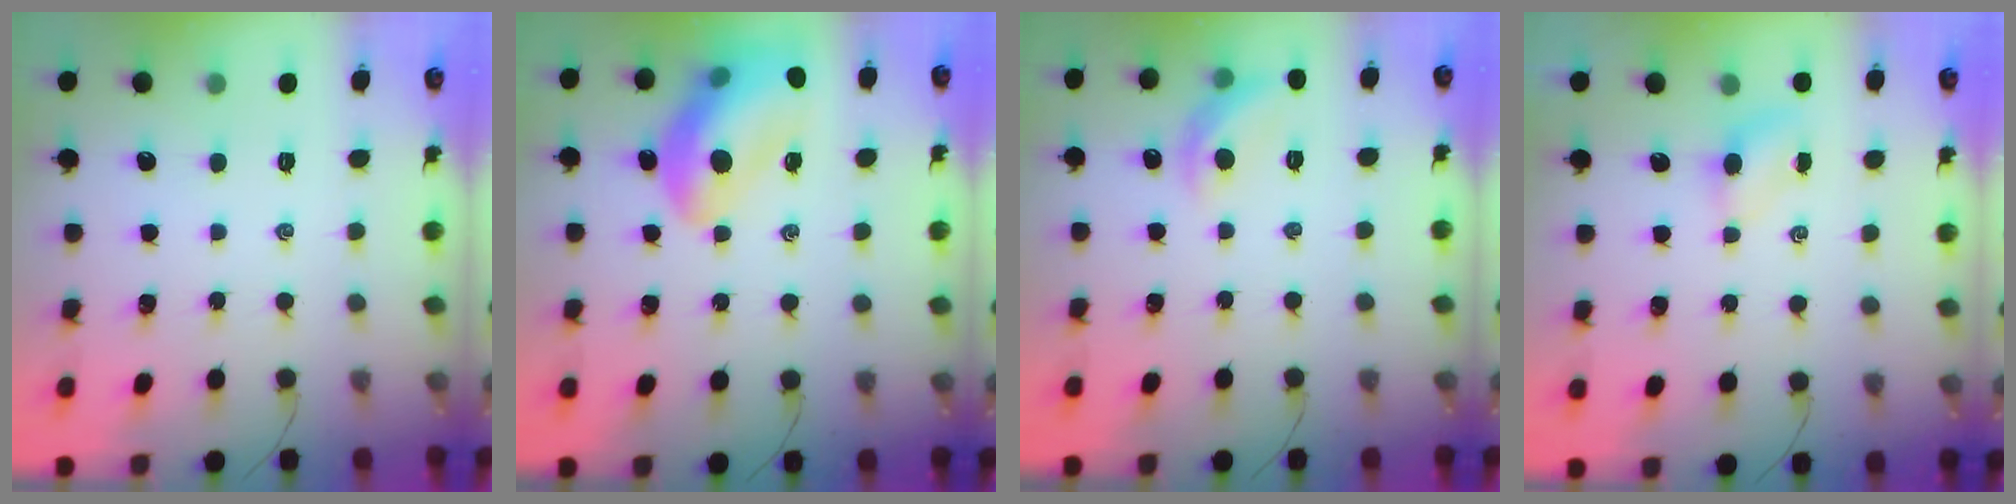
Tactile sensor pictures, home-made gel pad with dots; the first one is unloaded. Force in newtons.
{"total": 17.5, "press": 17.1, "slide": 3.6}
{"total": 9.0, "press": 9.0, "slide": 0.8}
{"total": 4.0, "press": 3.8, "slide": 1.0}